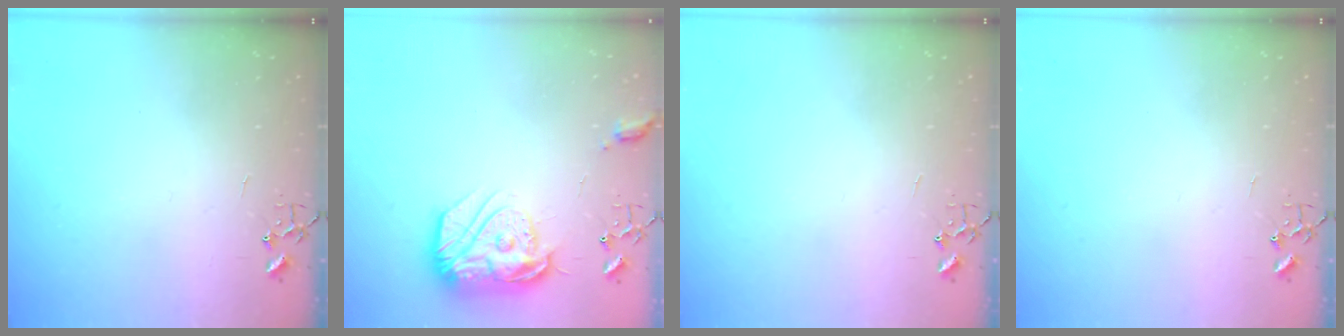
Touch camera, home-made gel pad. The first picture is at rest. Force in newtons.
{"total": 17.7, "press": 17.6, "slide": 1.4}
{"total": 0.0}
{"total": 0.0}